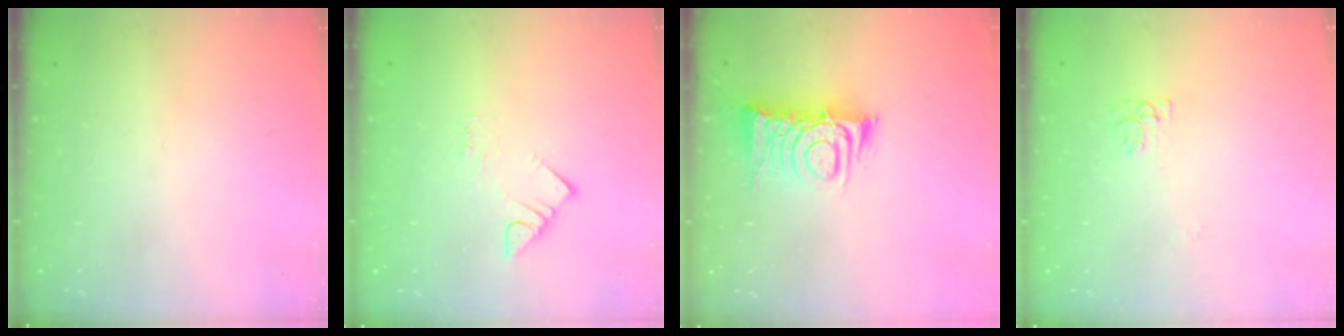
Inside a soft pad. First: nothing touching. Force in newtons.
{"total": 2.8, "press": 2.8, "slide": 0.2}
{"total": 9.8, "press": 9.8, "slide": 1.1}
{"total": 4.3, "press": 4.3, "slide": 0.8}